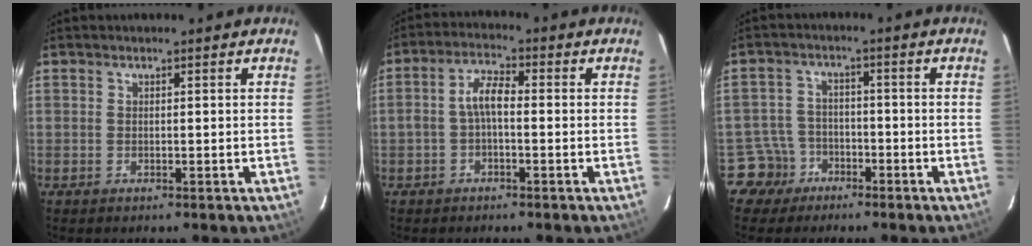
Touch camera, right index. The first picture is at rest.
{"total": 4.3, "force": [-1.0, 1.7, 3.8], "torque": [-0.081, 0.017, -0.020]}
{"total": 5.6, "force": [-3.5, 4.3, -0.5], "torque": [-0.003, 0.025, -0.067]}